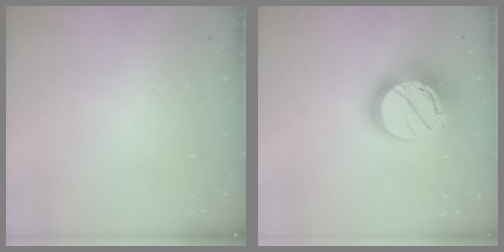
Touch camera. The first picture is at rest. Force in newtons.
{"total": 22.0, "press": 22.0, "slide": 1.7}